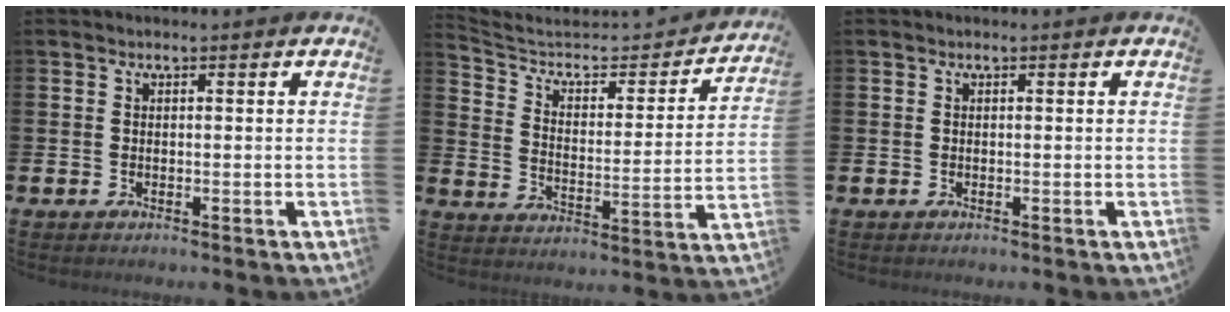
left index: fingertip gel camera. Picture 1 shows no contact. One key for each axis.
{"total": 6.1, "fx": 5.1, "fy": 2.6, "fz": 2.1, "tx": -0.066, "ty": -0.040, "tz": 0.080}
{"total": 0.0}